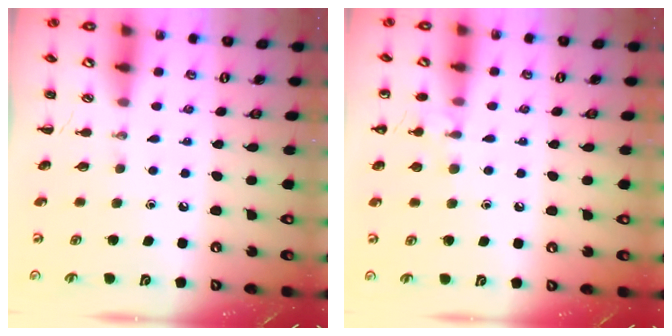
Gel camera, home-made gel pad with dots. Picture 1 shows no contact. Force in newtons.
{"total": 7.0, "press": 6.7, "slide": 2.0}